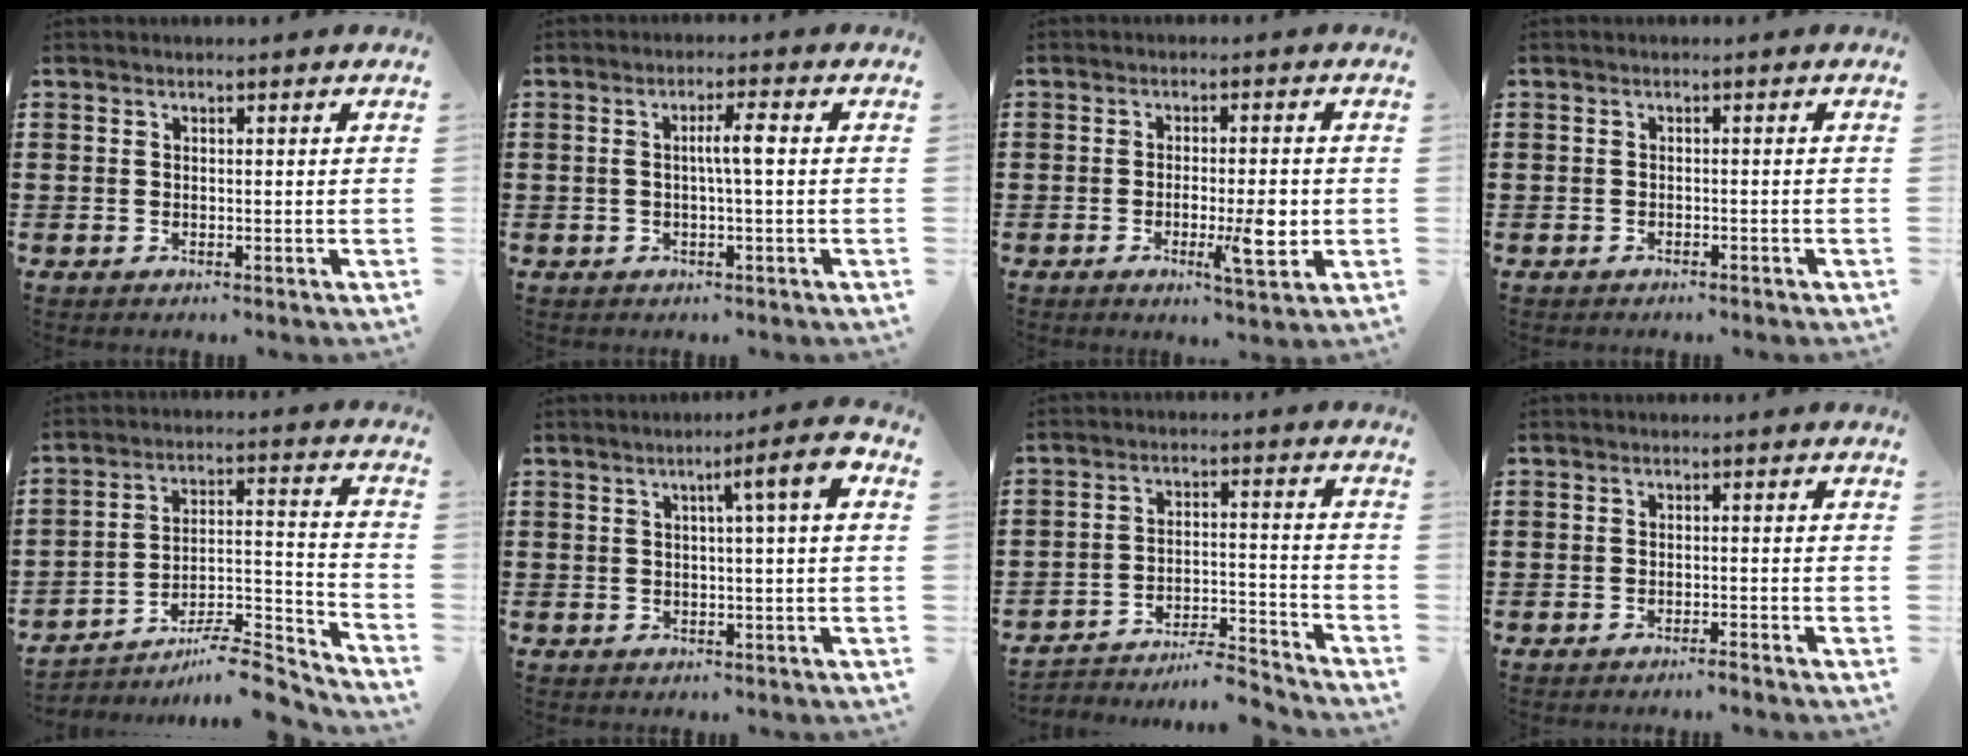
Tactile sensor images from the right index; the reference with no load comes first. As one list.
[{"total": 3.5, "force": [0.0, 0.0, 3.5], "torque": [-0.065, 0.000, -0.005]}, {"total": 6.7, "force": [-1.3, 1.7, 6.3], "torque": [-0.096, -0.005, -0.020]}, {"total": 0.9, "force": [-0.8, 0.0, 0.2], "torque": [-0.008, -0.003, -0.017]}, {"total": 8.4, "force": [-7.1, 1.9, 4.0], "torque": [-0.052, 0.020, -0.134]}, {"total": 5.5, "force": [1.1, 0.0, 5.4], "torque": [-0.088, -0.007, 0.009]}, {"total": 5.6, "force": [-5.2, 1.1, 1.6], "torque": [-0.022, 0.009, -0.102]}, {"total": 1.2, "force": [-1.1, -0.2, 0.4], "torque": [-0.008, 0.003, -0.021]}]